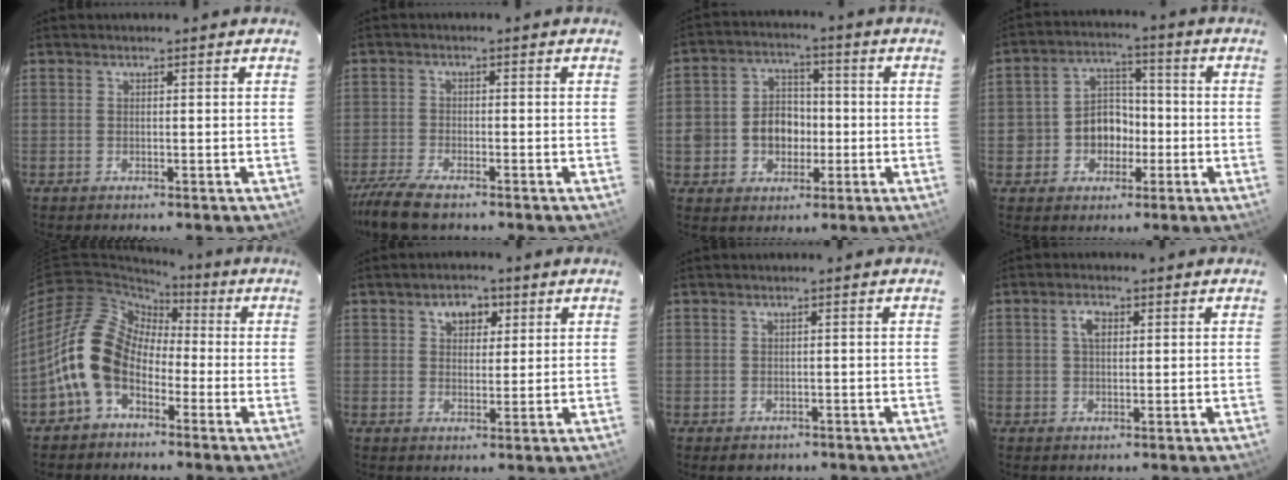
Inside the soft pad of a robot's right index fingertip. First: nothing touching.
{"total": 8.4, "force": [-6.8, 2.0, 4.5], "torque": [-0.125, -0.032, -0.130]}
{"total": 9.4, "force": [-1.7, 7.9, 4.7], "torque": [-0.111, 0.028, -0.023]}
{"total": 8.2, "force": [-2.3, 6.9, 3.6], "torque": [-0.076, 0.030, -0.031]}
{"total": 13.4, "force": [-4.4, 9.6, 8.1], "torque": [-0.167, 0.022, -0.094]}
{"total": 4.8, "force": [2.3, 3.3, 2.5], "torque": [-0.034, 0.012, 0.037]}
{"total": 1.8, "force": [-0.7, 1.6, 0.4], "torque": [-0.006, -0.002, -0.005]}
{"total": 2.8, "force": [0.8, 1.6, 2.2], "torque": [-0.041, 0.009, 0.015]}